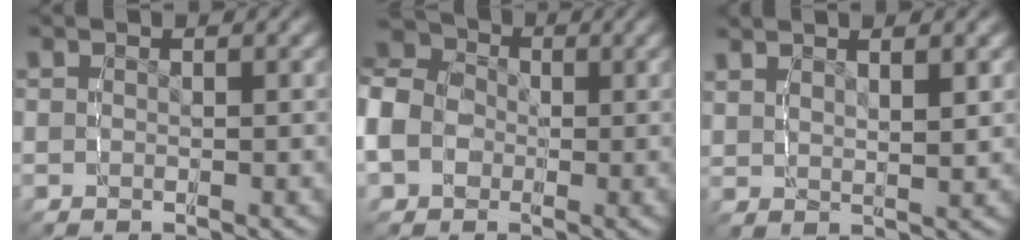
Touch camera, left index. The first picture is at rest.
{"total": 11.1, "force": [1.2, 9.7, 5.4], "torque": [-0.125, 0.002, 0.004]}
{"total": 2.4, "force": [2.1, 0.1, 1.3], "torque": [-0.019, -0.003, 0.045]}